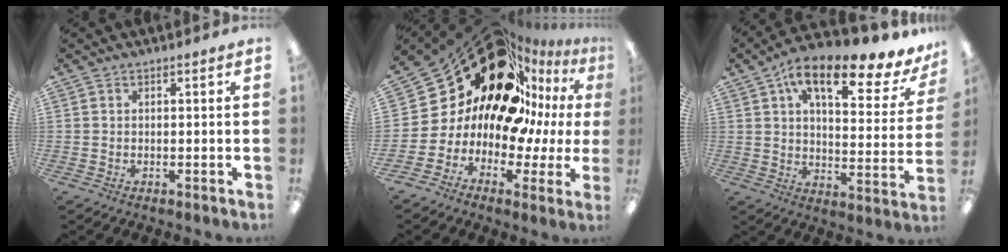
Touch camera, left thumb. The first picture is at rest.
{"total": 25.6, "force": [14.6, 15.7, 14.0], "torque": [-0.216, -0.139, 0.283]}
{"total": 16.4, "force": [10.2, 6.0, 11.3], "torque": [-0.170, -0.056, 0.165]}